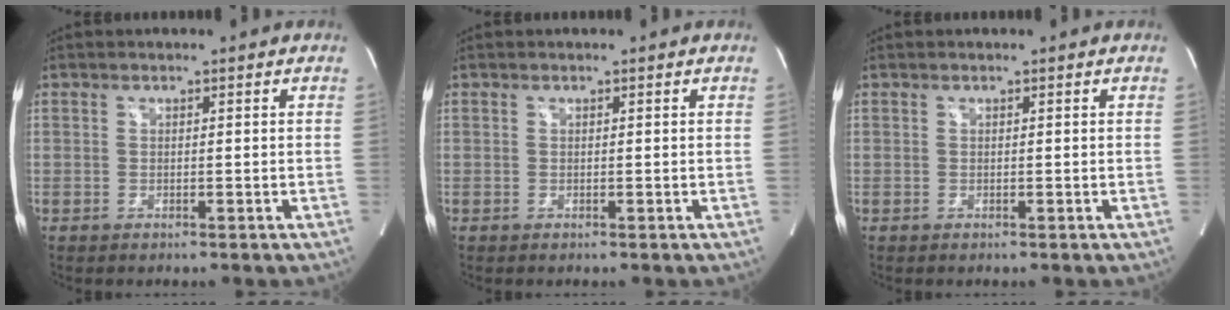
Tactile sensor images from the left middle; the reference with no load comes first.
{"total": 0.0}
{"total": 0.0}